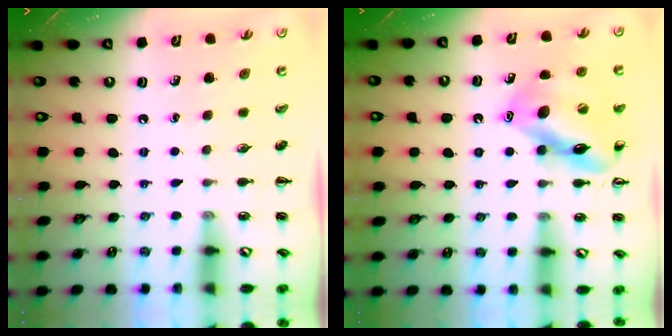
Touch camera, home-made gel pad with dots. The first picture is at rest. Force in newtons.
{"total": 14.8, "press": 14.7, "slide": 1.8}